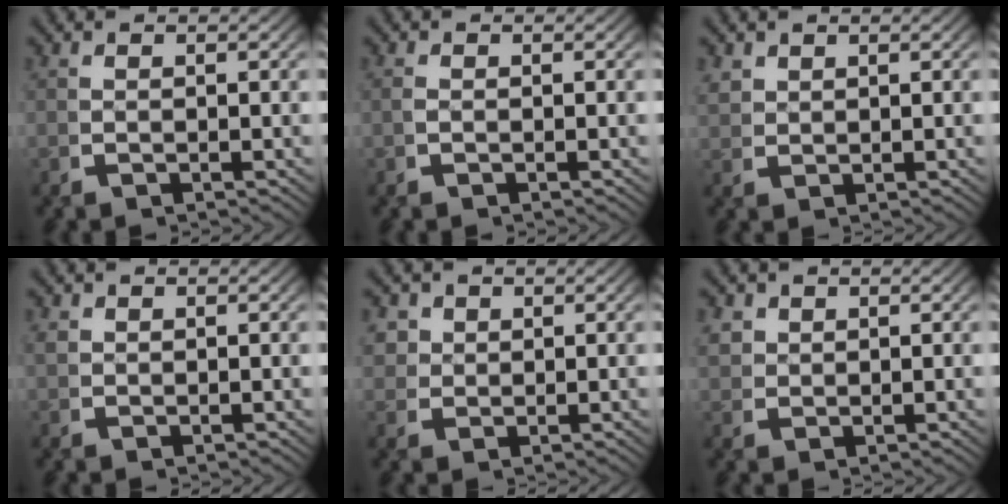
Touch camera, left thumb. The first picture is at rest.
{"total": 0.0}
{"total": 1.7, "force": [1.4, 0.8, 0.4], "torque": [-0.009, 0.002, 0.036]}
{"total": 1.0, "force": [0.7, 0.6, 0.3], "torque": [-0.007, -0.002, 0.019]}
{"total": 3.4, "force": [1.6, 2.7, 1.2], "torque": [-0.032, -0.005, 0.035]}
{"total": 2.5, "force": [1.4, 1.8, 0.9], "torque": [-0.023, -0.004, 0.034]}